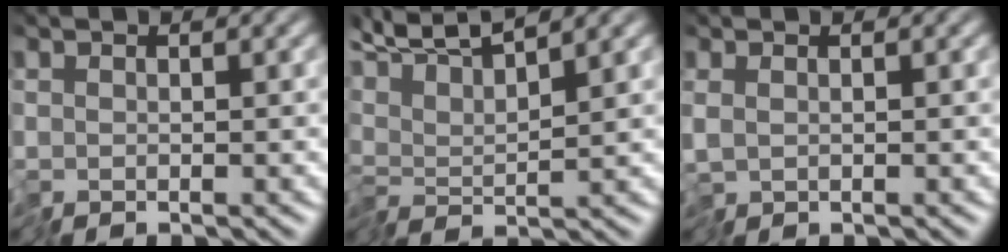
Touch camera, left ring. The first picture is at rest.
{"total": 4.5, "force": [3.3, 0.4, 3.0], "torque": [-0.059, 0.020, 0.053]}
{"total": 0.6, "force": [0.0, 0.2, 0.6], "torque": [-0.017, -0.002, 0.000]}